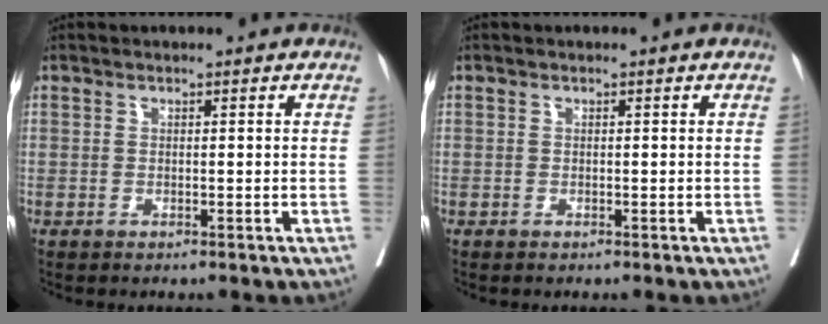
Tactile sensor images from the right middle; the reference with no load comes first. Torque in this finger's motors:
{"motor_torque": [-0.10, -0.11, -0.30, -0.21]}